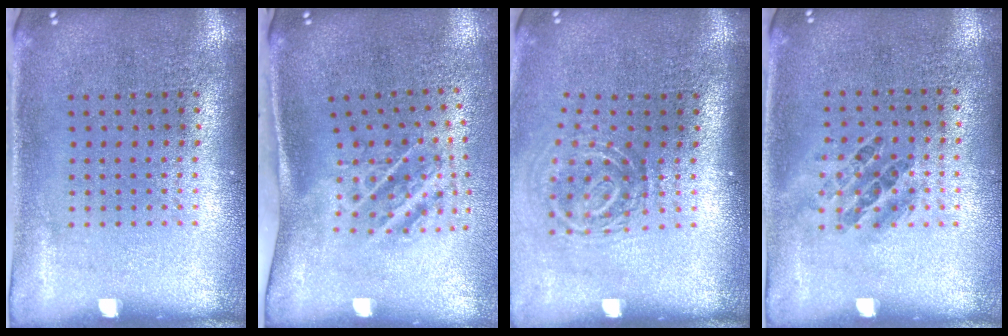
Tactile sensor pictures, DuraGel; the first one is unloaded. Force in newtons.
{"total": 1.9, "press": 1.1, "slide": 1.6}
{"total": 1.8, "press": 1.2, "slide": 1.4}
{"total": 0.9, "press": 0.8, "slide": 0.5}